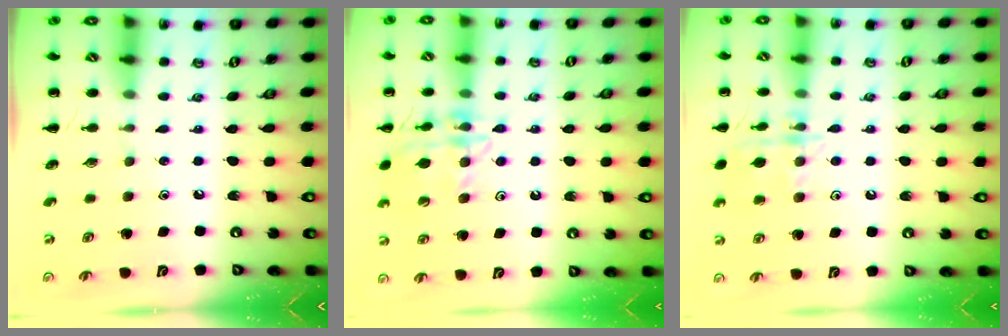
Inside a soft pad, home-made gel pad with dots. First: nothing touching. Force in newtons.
{"total": 14.8, "press": 14.7, "slide": 1.2}
{"total": 11.8, "press": 11.8, "slide": 0.5}